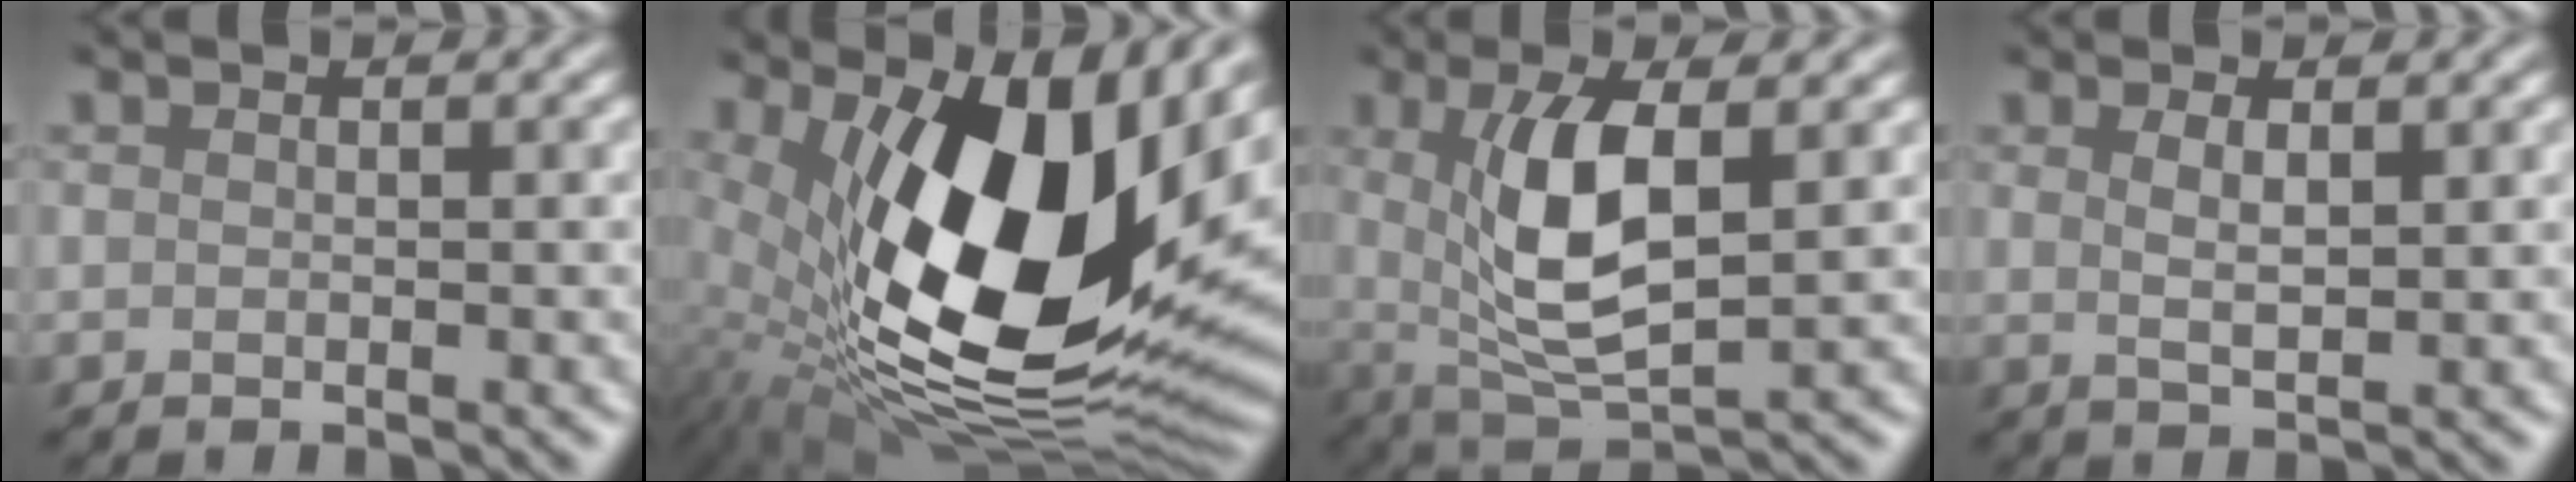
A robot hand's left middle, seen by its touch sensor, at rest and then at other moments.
{"total": 17.0, "force": [3.3, 7.7, 14.7], "torque": [-0.248, -0.021, 0.062]}
{"total": 6.4, "force": [1.4, 2.0, 5.9], "torque": [-0.125, -0.008, 0.030]}
{"total": 1.3, "force": [0.8, -0.1, 1.0], "torque": [-0.027, -0.004, 0.019]}